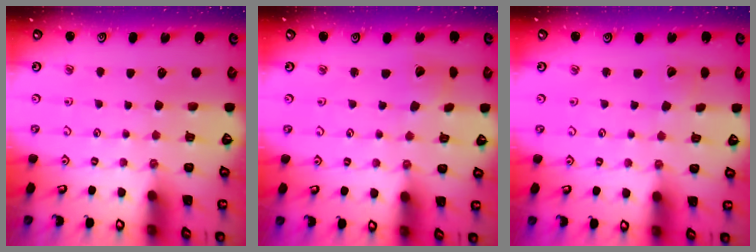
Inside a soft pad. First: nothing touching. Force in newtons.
{"total": 3.1, "press": 3.1, "slide": 0.4}
{"total": 2.2, "press": 2.2, "slide": 0.2}